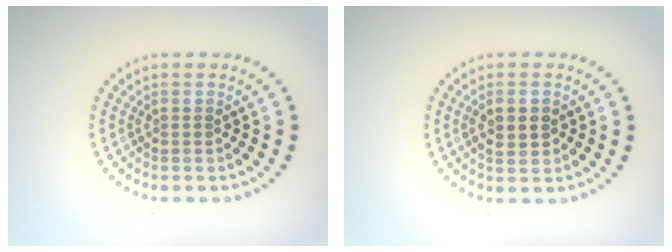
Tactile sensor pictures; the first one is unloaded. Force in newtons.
{"total": 2.2, "press": 2.1, "slide": 0.1}